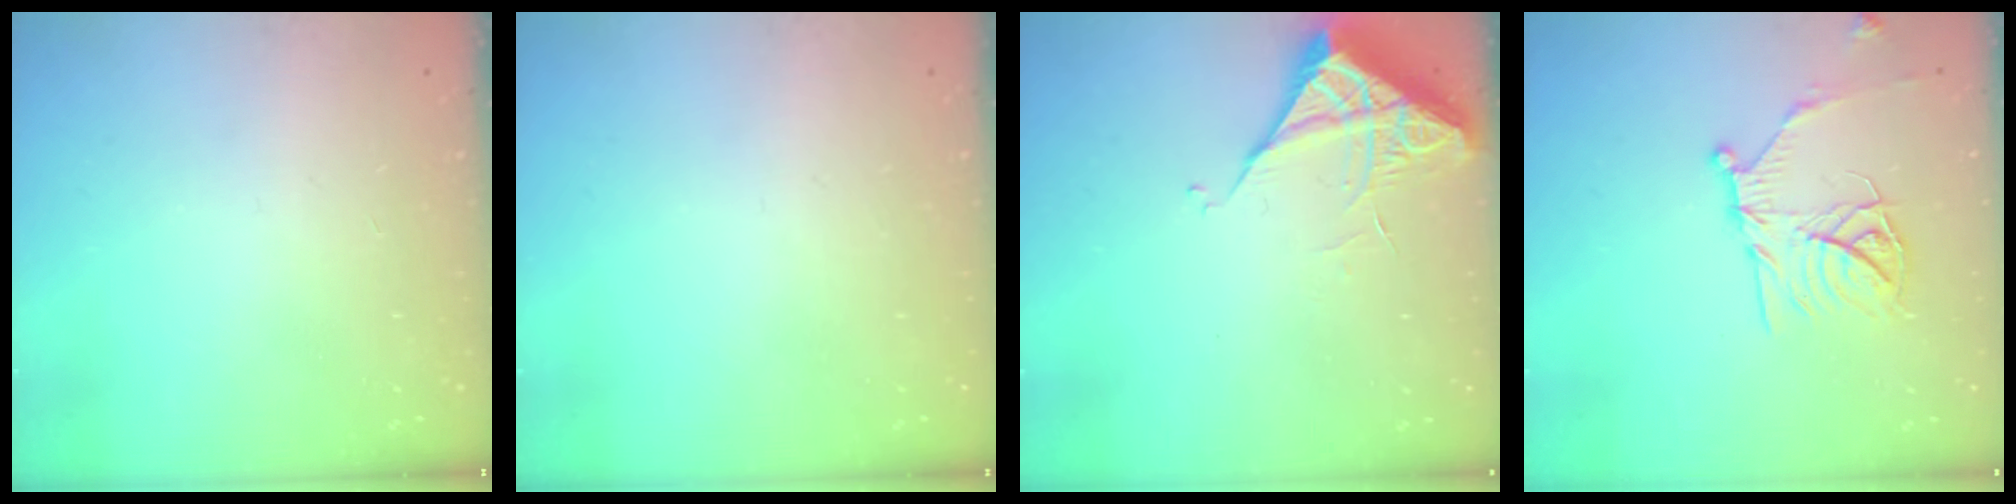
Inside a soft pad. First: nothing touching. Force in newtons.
{"total": 0.0}
{"total": 5.8, "press": 5.8, "slide": 0.2}
{"total": 15.9, "press": 15.9, "slide": 1.5}